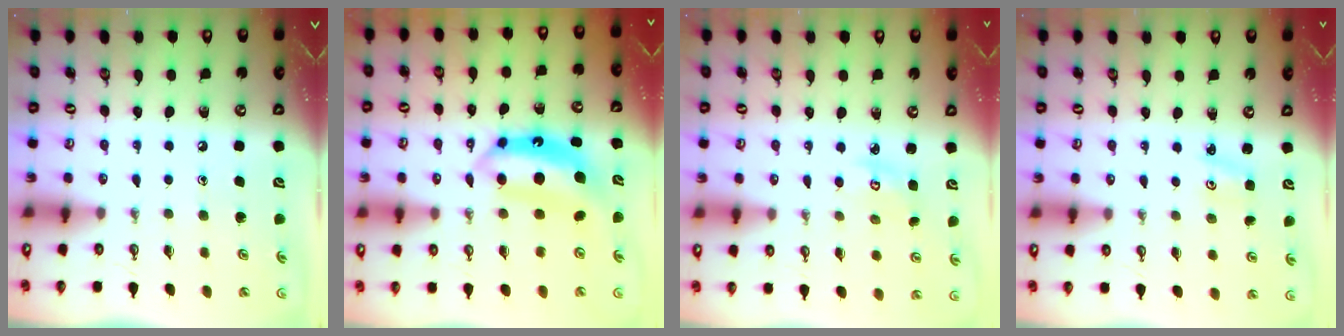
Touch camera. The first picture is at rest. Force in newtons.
{"total": 7.3, "press": 7.3, "slide": 0.5}
{"total": 2.9, "press": 2.9, "slide": 0.1}
{"total": 2.1, "press": 2.1, "slide": 0.3}